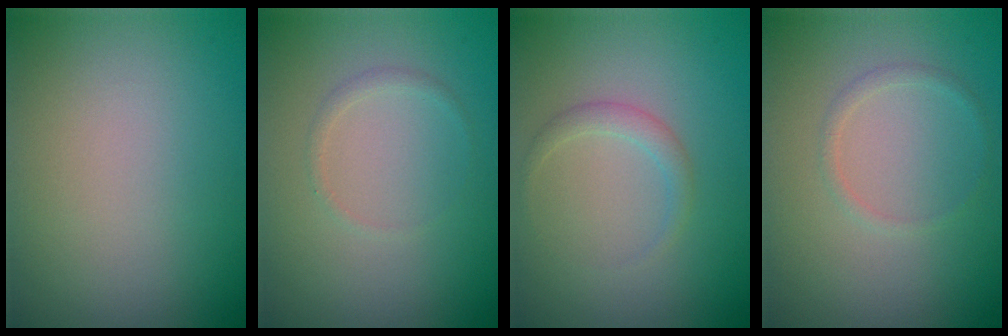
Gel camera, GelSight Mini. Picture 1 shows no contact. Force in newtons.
{"total": 0.7, "press": 0.7, "slide": 0.0}
{"total": 1.2, "press": 1.2, "slide": 0.1}
{"total": 0.9, "press": 0.9, "slide": 0.1}